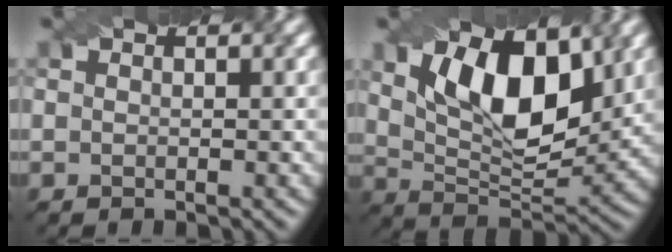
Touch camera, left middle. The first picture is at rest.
{"total": 9.9, "force": [3.5, 4.8, 7.9], "torque": [-0.132, -0.002, 0.058]}